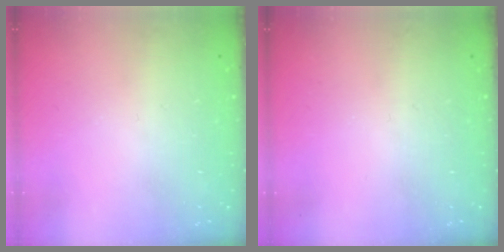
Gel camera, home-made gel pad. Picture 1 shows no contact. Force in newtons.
{"total": 0.0}